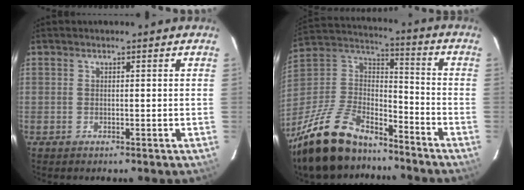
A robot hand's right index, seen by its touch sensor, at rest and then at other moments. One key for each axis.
{"total": 24.6, "fx": -18.4, "fy": 10.3, "fz": 12.7, "tx": -0.277, "ty": 0.001, "tz": -0.310}